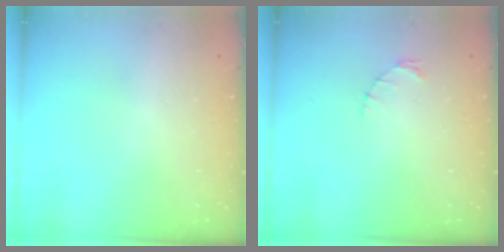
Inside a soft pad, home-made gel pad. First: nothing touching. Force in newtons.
{"total": 1.6, "press": 1.5, "slide": 0.3}